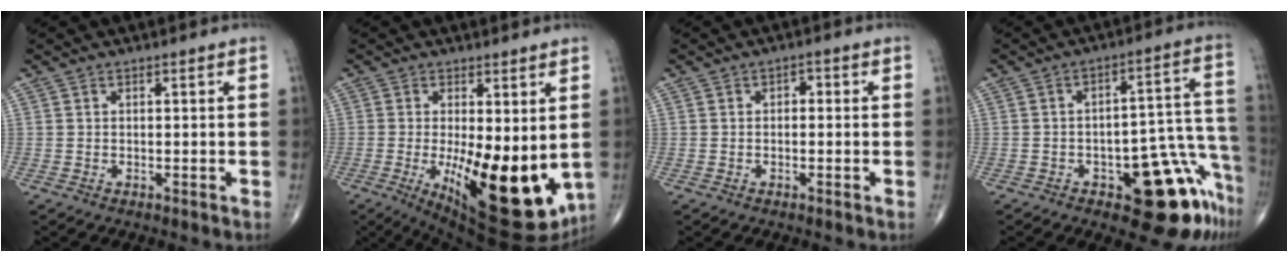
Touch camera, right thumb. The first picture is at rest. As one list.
[{"total": 19.2, "force": [-2.5, 7.4, 17.6], "torque": [-0.233, -0.035, -0.008]}, {"total": 1.5, "force": [0.0, 1.1, 1.1], "torque": [-0.006, 0.009, -0.007]}, {"total": 15.5, "force": [-8.2, 6.0, 11.6], "torque": [-0.070, 0.084, -0.099]}]